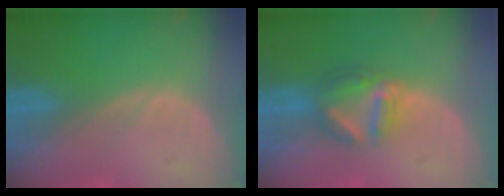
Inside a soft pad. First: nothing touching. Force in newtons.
{"total": 6.2, "press": 5.5, "slide": 2.8}